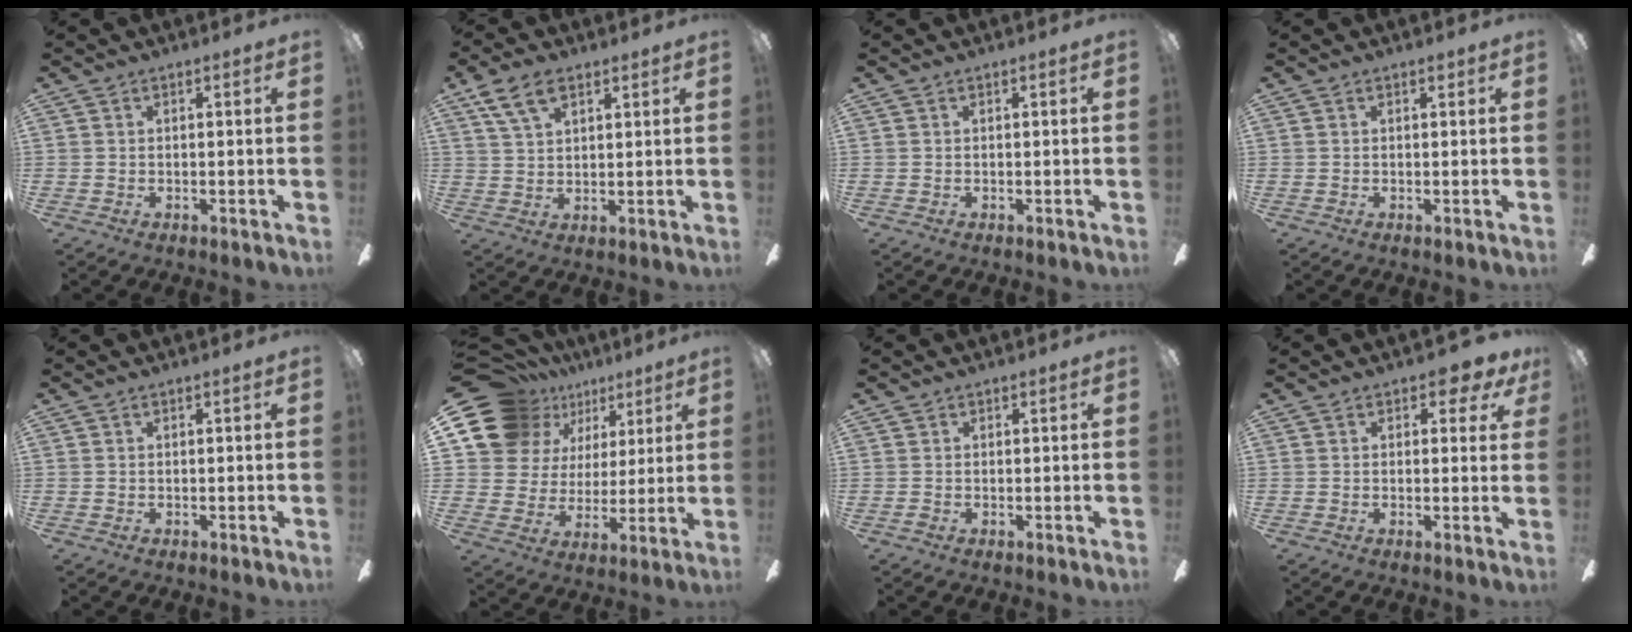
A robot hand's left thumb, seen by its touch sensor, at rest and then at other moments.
{"total": 7.9, "force": [4.8, 4.2, 4.7], "torque": [-0.094, -0.004, 0.092]}
{"total": 0.0}
{"total": 0.7, "force": [0.5, 0.4, 0.3], "torque": [-0.007, 0.003, 0.009]}
{"total": 0.0}
{"total": 16.2, "force": [9.2, 12.4, 5.0], "torque": [-0.100, -0.050, 0.183]}
{"total": 0.7, "force": [0.0, 0.6, 0.1], "torque": [-0.001, 0.004, -0.001]}
{"total": 4.0, "force": [2.3, 2.1, 2.5], "torque": [-0.019, -0.005, 0.036]}